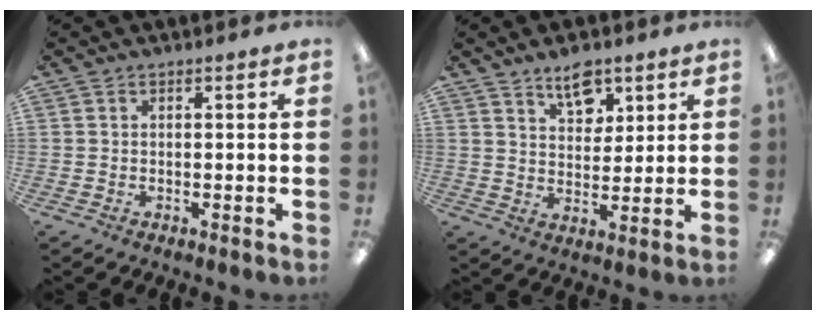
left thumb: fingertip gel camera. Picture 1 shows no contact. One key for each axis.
{"total": 8.1, "fx": 5.6, "fy": 4.5, "fz": 3.8, "tx": -0.043, "ty": -0.028, "tz": 0.096}